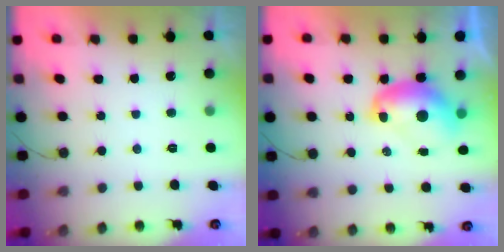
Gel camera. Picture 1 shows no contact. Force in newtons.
{"total": 9.5, "press": 9.5, "slide": 1.1}